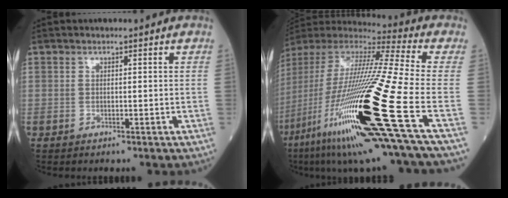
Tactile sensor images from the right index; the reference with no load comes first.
{"total": 32.8, "force": [-11.2, 1.5, 30.8], "torque": [-0.579, -0.070, -0.211]}